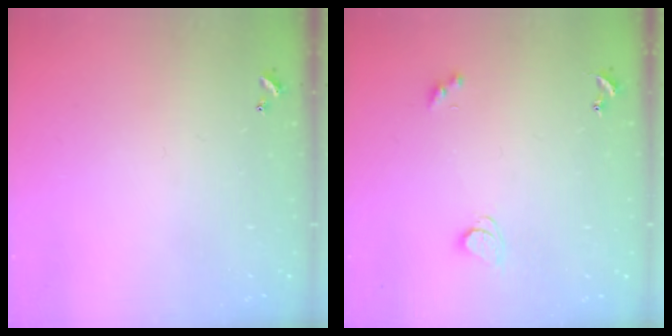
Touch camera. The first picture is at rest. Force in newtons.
{"total": 2.4, "press": 2.3, "slide": 0.6}